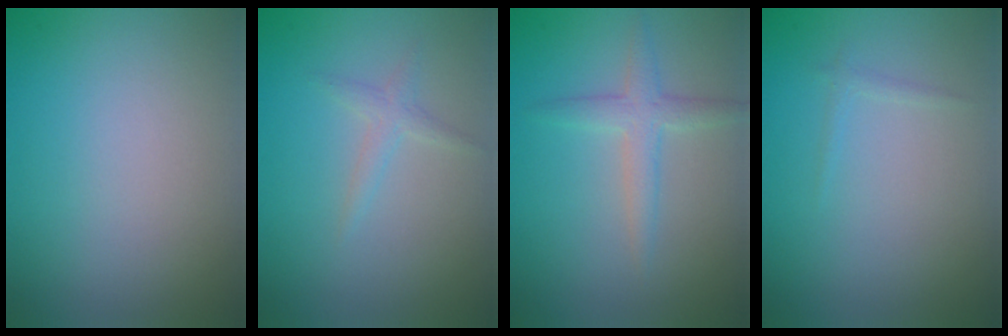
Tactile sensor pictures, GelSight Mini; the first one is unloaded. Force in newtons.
{"total": 1.3, "press": 1.3, "slide": 0.1}
{"total": 2.4, "press": 2.4, "slide": 0.0}
{"total": 0.6, "press": 0.6, "slide": 0.0}